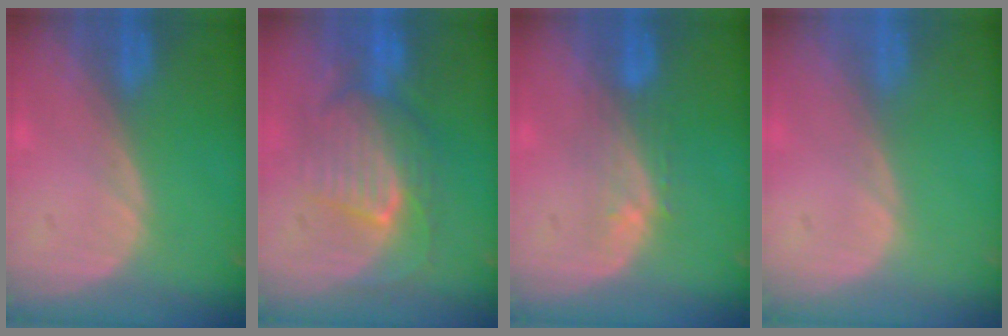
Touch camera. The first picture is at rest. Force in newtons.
{"total": 8.9, "press": 8.6, "slide": 2.1}
{"total": 3.4, "press": 3.4, "slide": 0.4}
{"total": 0.0}